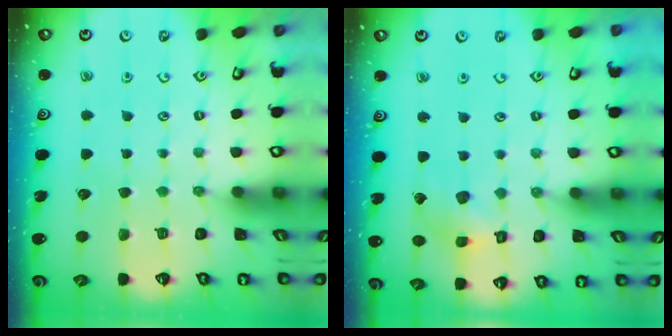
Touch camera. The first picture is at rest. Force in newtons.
{"total": 6.2, "press": 6.2, "slide": 0.4}